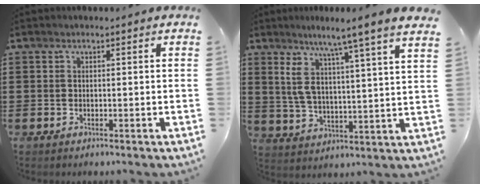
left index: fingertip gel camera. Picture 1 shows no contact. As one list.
[{"total": 7.5, "force": [5.4, -0.3, 5.2], "torque": [-0.123, -0.039, 0.083]}]